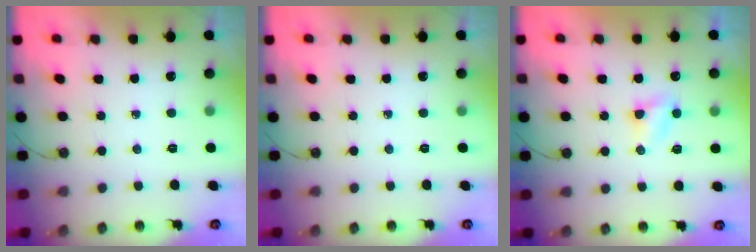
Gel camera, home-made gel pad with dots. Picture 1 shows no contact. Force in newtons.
{"total": 0.0}
{"total": 4.8, "press": 4.7, "slide": 0.3}